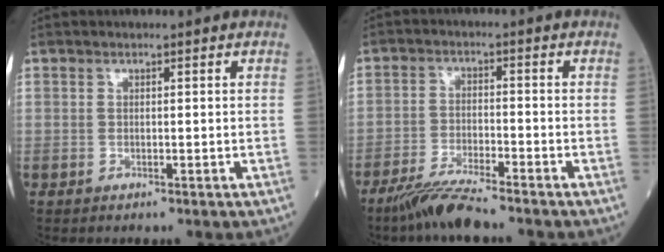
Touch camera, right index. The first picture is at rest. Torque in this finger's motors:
{"motor_torque": [0.51, -0.41, 0.04, 0.00]}